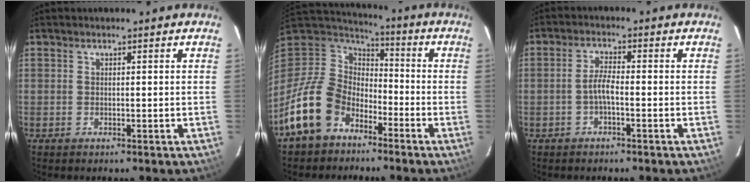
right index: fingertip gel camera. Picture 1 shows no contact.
{"total": 15.3, "force": [-9.3, 10.5, 6.1], "torque": [-0.155, 0.012, -0.166]}
{"total": 2.9, "force": [-1.3, 0.4, 2.5], "torque": [-0.055, 0.007, -0.028]}